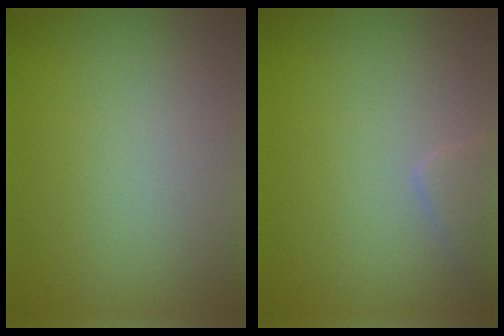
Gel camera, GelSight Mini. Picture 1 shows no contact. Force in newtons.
{"total": 1.6, "press": 1.6, "slide": 0.0}